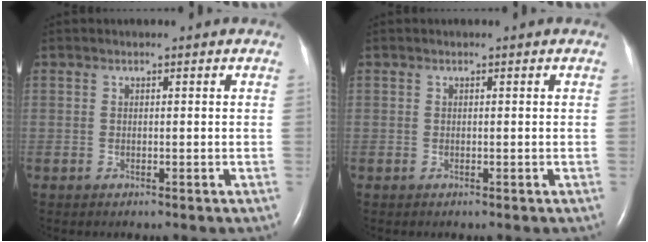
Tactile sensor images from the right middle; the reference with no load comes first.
{"total": 0.0}